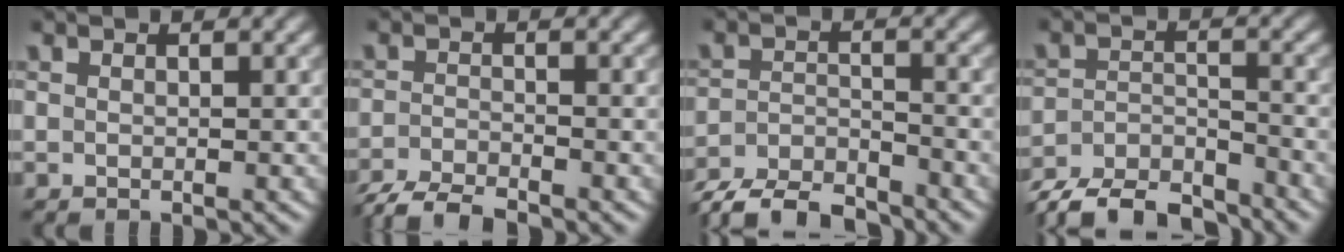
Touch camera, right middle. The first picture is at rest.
{"total": 4.1, "force": [-3.7, 0.6, 1.7], "torque": [-0.031, -0.009, -0.077]}
{"total": 6.2, "force": [-5.7, 1.4, 2.0], "torque": [-0.033, -0.014, -0.109]}
{"total": 8.1, "force": [-7.4, 2.2, 2.5], "torque": [-0.045, -0.012, -0.132]}